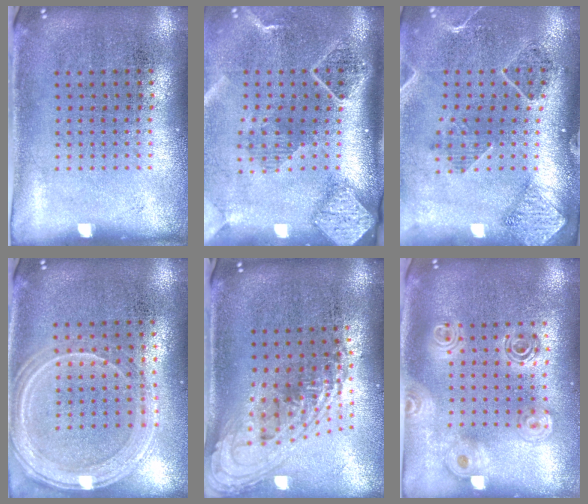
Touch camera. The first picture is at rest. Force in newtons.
{"total": 2.7, "press": 2.0, "slide": 1.9}
{"total": 1.6, "press": 1.6, "slide": 0.0}
{"total": 1.3, "press": 1.3, "slide": 0.1}
{"total": 2.1, "press": 1.5, "slide": 1.4}
{"total": 1.8, "press": 1.6, "slide": 0.9}